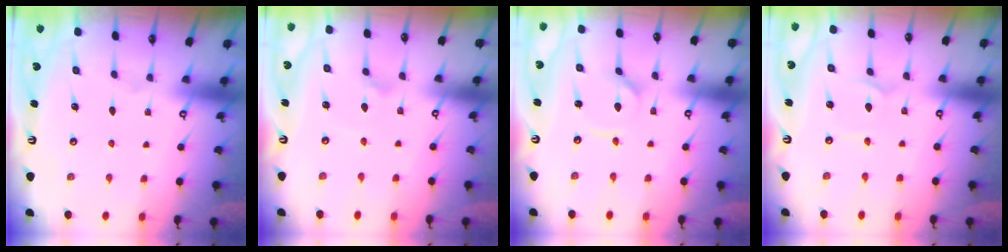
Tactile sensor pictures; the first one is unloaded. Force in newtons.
{"total": 1.9, "press": 1.9, "slide": 0.2}
{"total": 2.0, "press": 2.0, "slide": 0.3}
{"total": 2.6, "press": 2.6, "slide": 0.2}